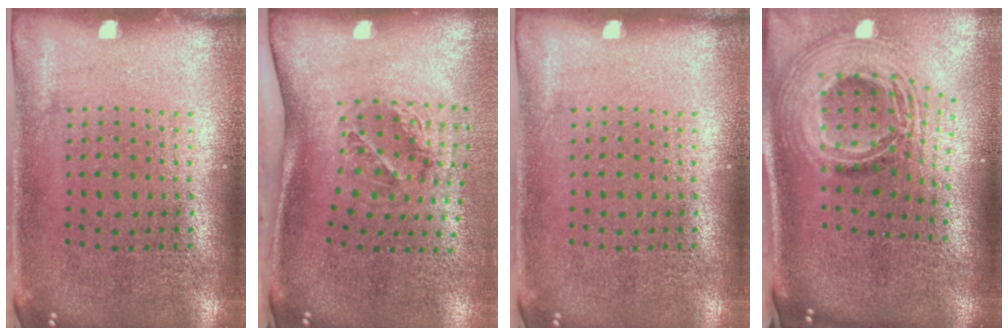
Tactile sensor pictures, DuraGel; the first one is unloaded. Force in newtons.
{"total": 1.9, "press": 1.2, "slide": 1.4}
{"total": 0.0}
{"total": 3.0, "press": 2.1, "slide": 2.1}